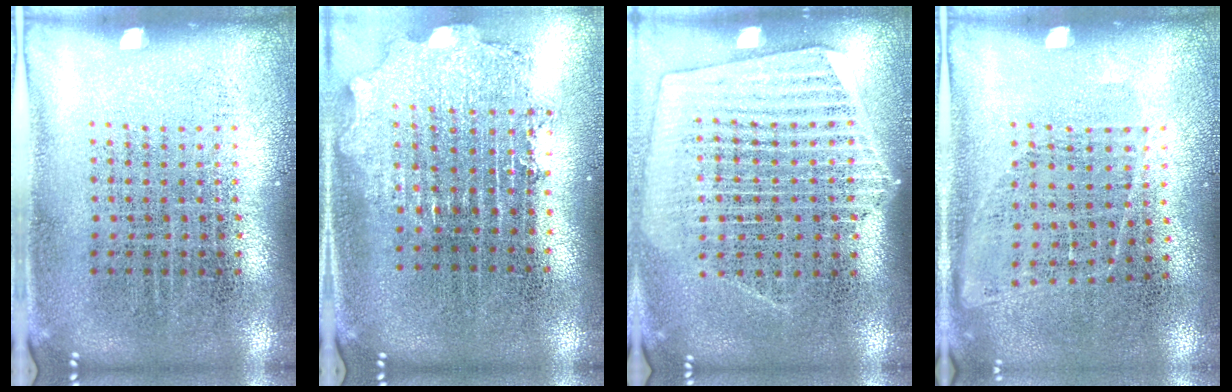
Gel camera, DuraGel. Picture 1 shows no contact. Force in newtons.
{"total": 2.1, "press": 1.6, "slide": 1.4}
{"total": 1.6, "press": 1.4, "slide": 0.7}
{"total": 1.0, "press": 0.8, "slide": 0.6}